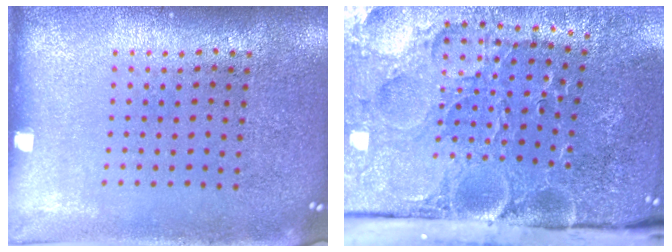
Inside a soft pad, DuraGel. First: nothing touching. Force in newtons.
{"total": 5.3, "press": 4.2, "slide": 3.3}